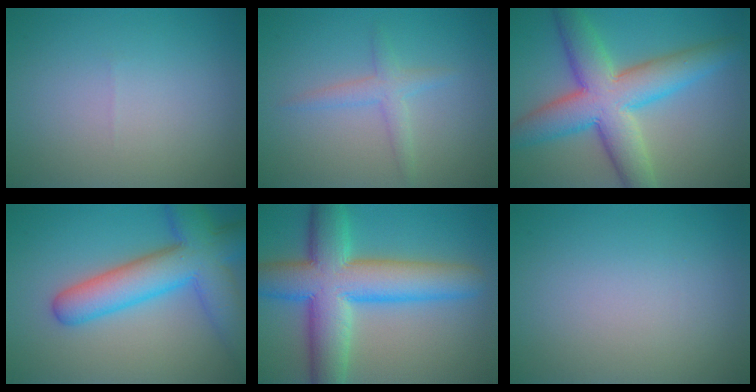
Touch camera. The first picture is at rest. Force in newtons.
{"total": 1.9, "press": 1.9, "slide": 0.1}
{"total": 9.3, "press": 9.3, "slide": 0.2}
{"total": 9.0, "press": 9.0, "slide": 0.3}
{"total": 10.8, "press": 10.8, "slide": 0.4}
{"total": 0.0}